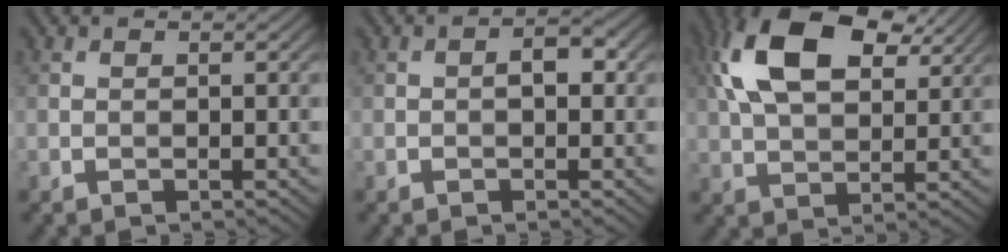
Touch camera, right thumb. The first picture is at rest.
{"total": 2.0, "force": [-0.1, 1.1, 1.7], "torque": [-0.024, 0.005, -0.005]}
{"total": 14.5, "force": [6.0, 8.0, 10.6], "torque": [-0.228, 0.020, 0.107]}